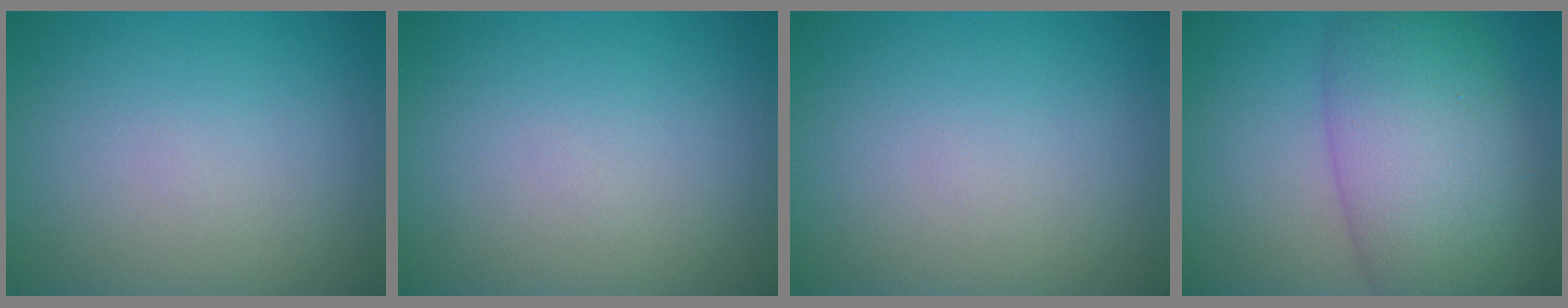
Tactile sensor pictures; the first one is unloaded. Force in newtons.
{"total": 0.0}
{"total": 0.0}
{"total": 10.2, "press": 10.2, "slide": 0.4}